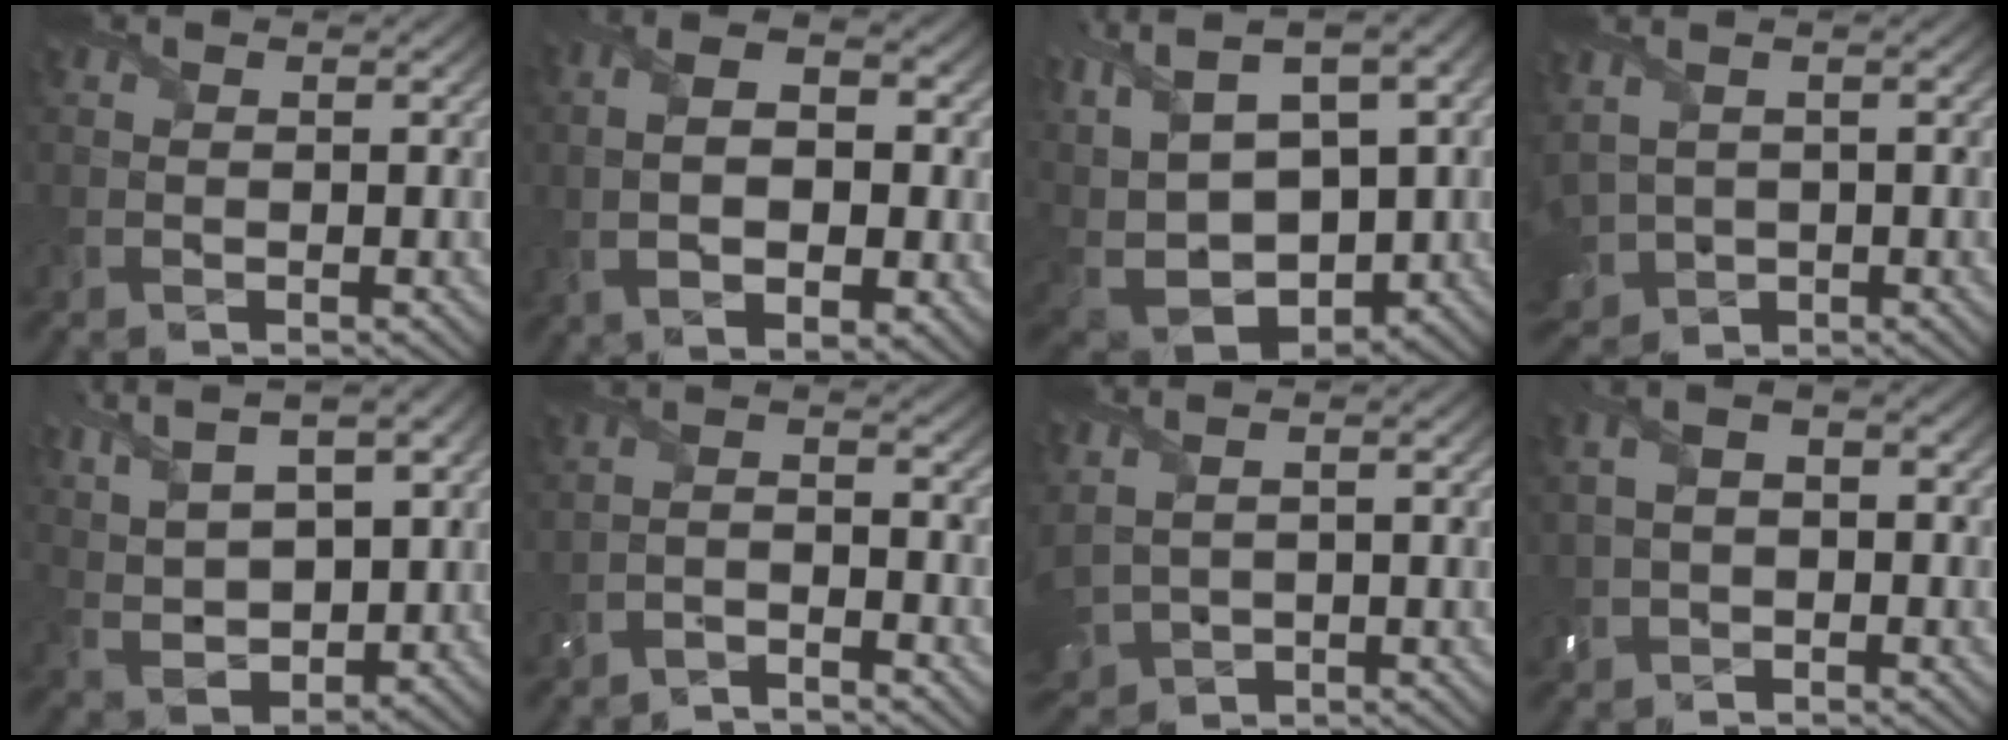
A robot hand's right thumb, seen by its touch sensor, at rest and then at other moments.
{"total": 9.7, "force": [-0.1, 5.5, 8.0], "torque": [-0.162, -0.003, -0.001]}
{"total": 17.6, "force": [3.4, 10.6, 13.6], "torque": [-0.293, 0.023, 0.108]}
{"total": 5.0, "force": [0.6, 3.5, 3.4], "torque": [-0.131, -0.010, 0.020]}
{"total": 12.8, "force": [5.8, 6.2, 9.6], "torque": [-0.229, 0.010, 0.108]}
{"total": 3.3, "force": [-3.2, 0.1, 1.0], "torque": [-0.020, 0.001, -0.072]}
{"total": 4.7, "force": [1.2, 2.9, 3.5], "torque": [-0.124, -0.003, 0.036]}
{"total": 4.7, "force": [-0.6, 3.2, 3.4], "torque": [-0.074, 0.006, -0.004]}